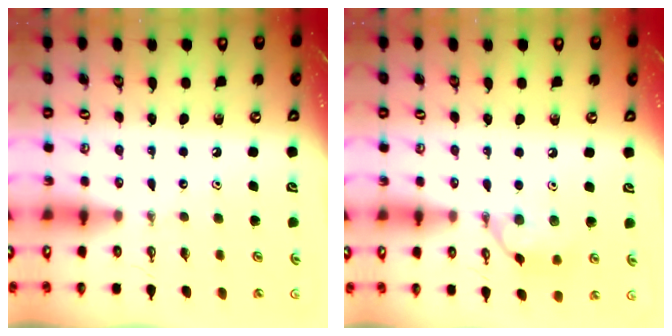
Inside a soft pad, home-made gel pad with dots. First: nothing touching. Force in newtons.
{"total": 10.6, "press": 8.6, "slide": 6.3}